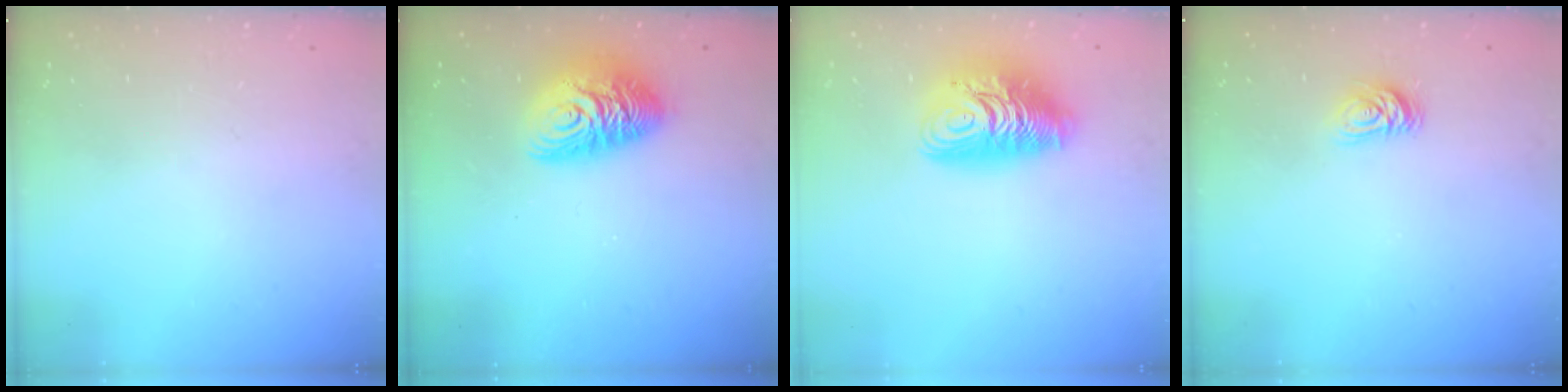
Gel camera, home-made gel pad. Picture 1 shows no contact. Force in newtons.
{"total": 12.1, "press": 12.0, "slide": 1.2}
{"total": 14.1, "press": 14.0, "slide": 1.2}
{"total": 5.2, "press": 5.2, "slide": 0.7}